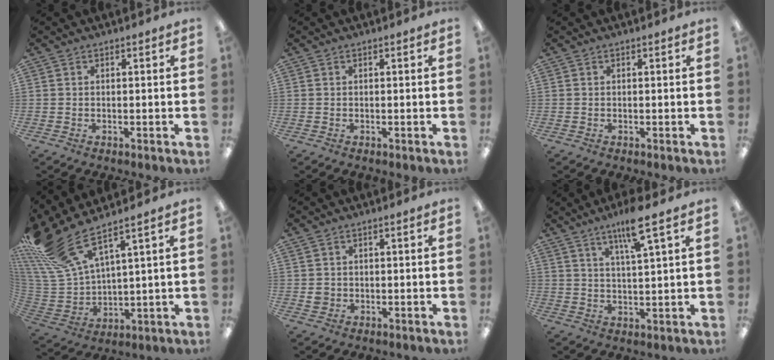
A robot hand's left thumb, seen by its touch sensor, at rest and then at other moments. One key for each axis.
{"total": 0.0}
{"total": 0.0}
{"total": 15.6, "fx": 11.7, "fy": 5.1, "fz": 9.0, "tx": -0.209, "ty": -0.075, "tz": 0.214}
{"total": 2.2, "fx": 0.4, "fy": 2.0, "fz": 0.8, "tx": -0.017, "ty": 0.004, "tz": 0.007}
{"total": 8.7, "fx": 5.5, "fy": 0.9, "fz": 6.7, "tx": -0.120, "ty": -0.016, "tz": 0.087}